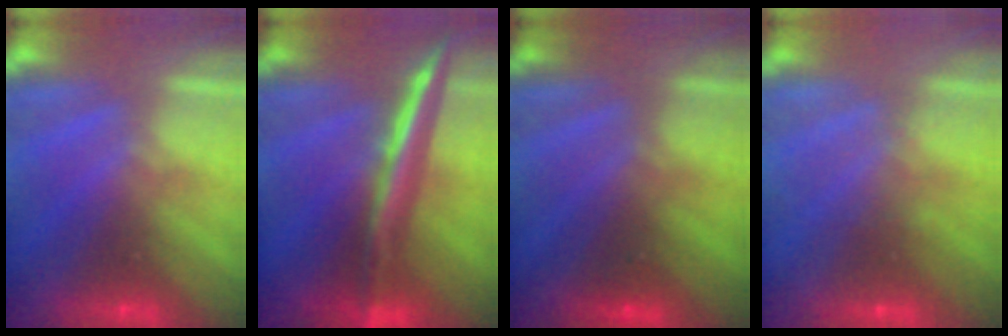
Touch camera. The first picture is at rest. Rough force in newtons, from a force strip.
{"total": 2.9}
{"total": 1.8}
{"total": 1.8}